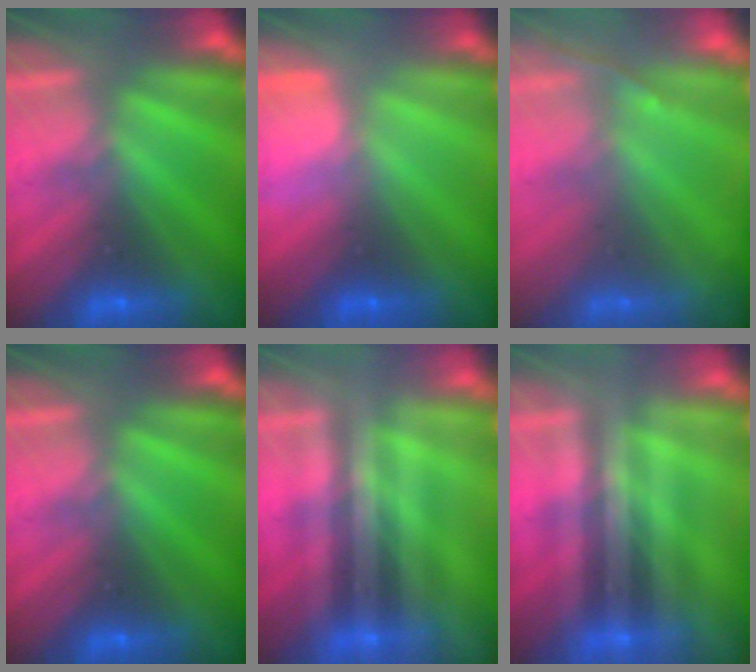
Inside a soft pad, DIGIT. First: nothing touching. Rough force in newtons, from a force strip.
{"total": 2.9}
{"total": 1.3}
{"total": 0.0}
{"total": 1.9}
{"total": 1.9}